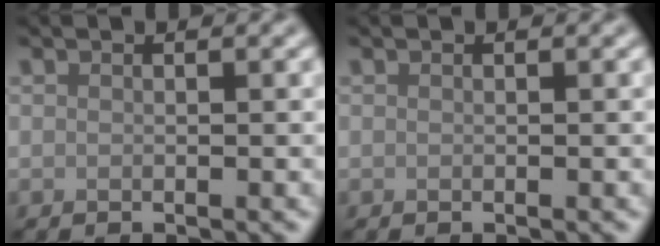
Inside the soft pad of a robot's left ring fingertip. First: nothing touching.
{"total": 0.0}